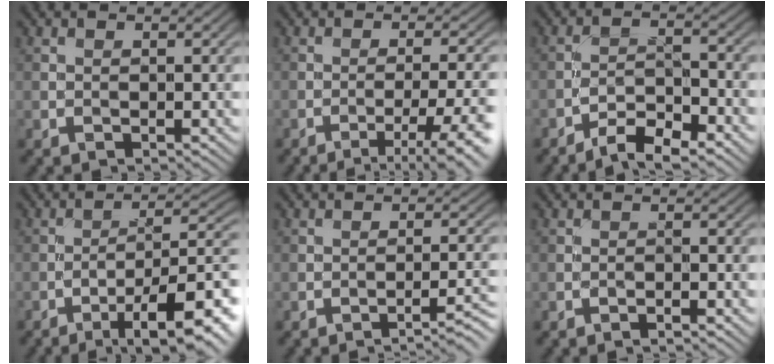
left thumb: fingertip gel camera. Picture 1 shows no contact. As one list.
[{"total": 7.8, "force": [-4.2, 1.5, 6.4], "torque": [-0.104, 0.002, -0.053]}, {"total": 5.6, "force": [-4.4, 1.4, 3.1], "torque": [-0.051, 0.006, -0.085]}, {"total": 12.7, "force": [-6.4, 3.5, 10.3], "torque": [-0.151, 0.007, -0.093]}, {"total": 4.6, "force": [-3.2, 0.7, 3.3], "torque": [-0.047, 0.011, -0.049]}, {"total": 1.1, "force": [-1.0, -0.1, 0.4], "torque": [-0.007, 0.004, -0.022]}]